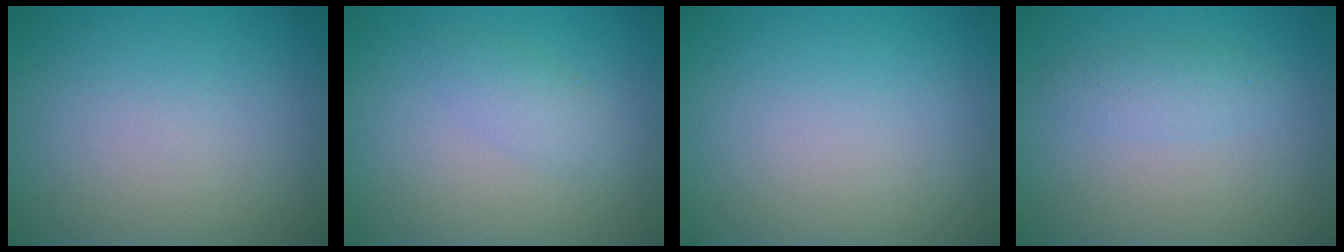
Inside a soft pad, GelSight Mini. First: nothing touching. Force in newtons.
{"total": 1.7, "press": 1.7, "slide": 0.0}
{"total": 0.0}
{"total": 1.6, "press": 1.6, "slide": 0.0}